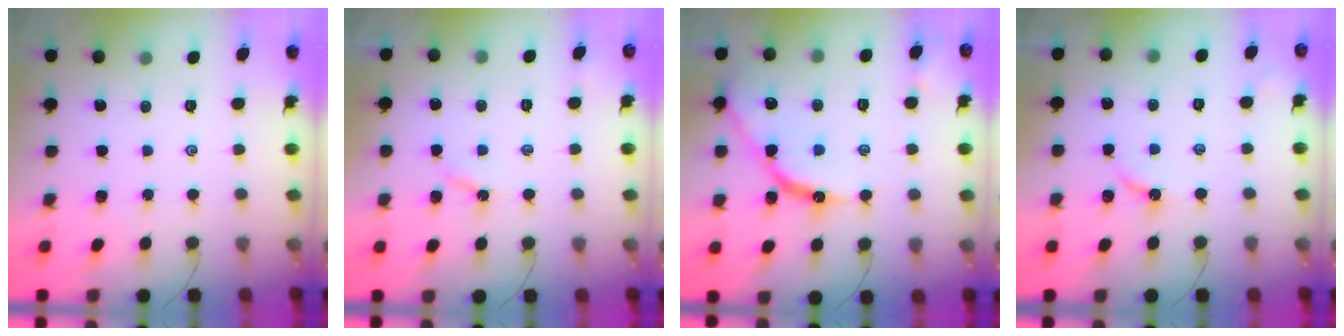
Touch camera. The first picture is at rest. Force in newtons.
{"total": 2.5, "press": 2.4, "slide": 0.4}
{"total": 12.3, "press": 12.2, "slide": 1.0}
{"total": 3.3, "press": 3.3, "slide": 0.5}